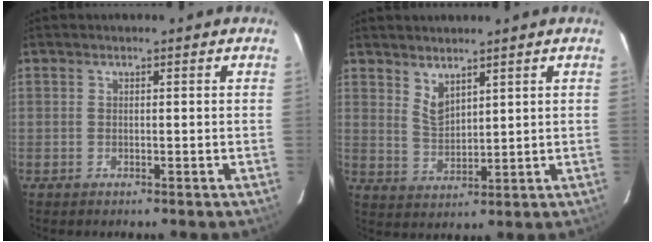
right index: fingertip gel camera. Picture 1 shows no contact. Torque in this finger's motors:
{"motor_torque": [-0.02, 0.17, 0.02, 0.00]}